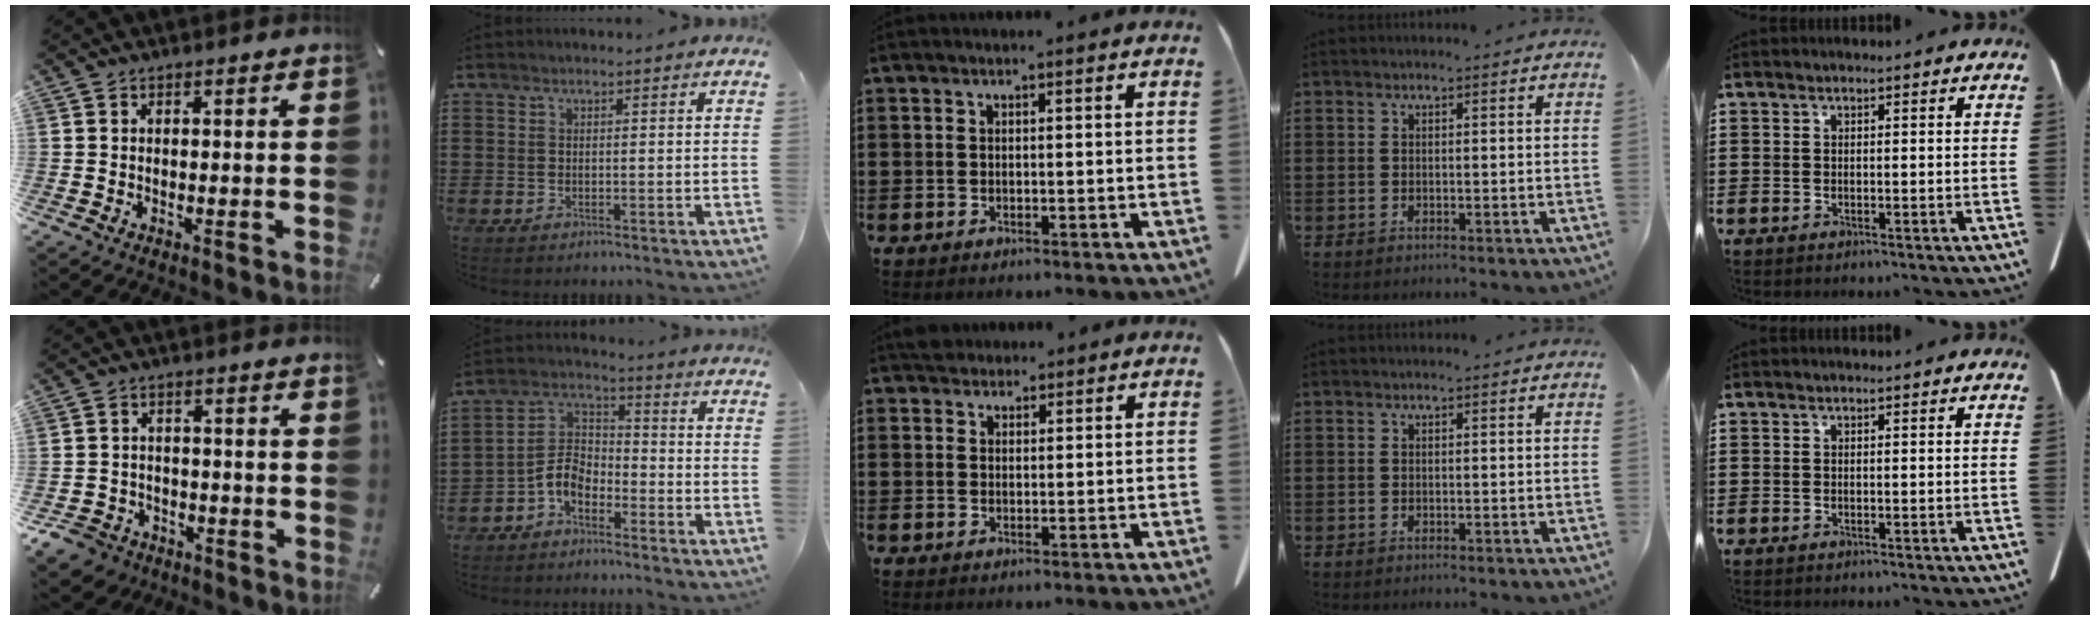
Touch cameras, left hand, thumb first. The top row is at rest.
{"thumb": {"total": 6.0, "force": [-3.9, 4.3, 1.1], "torque": [-0.038, 0.022, -0.079]}, "index": {"total": 5.9, "force": [-3.9, 3.3, 2.9], "torque": [-0.084, 0.000, -0.088]}, "middle": {"total": 2.5, "force": [2.2, 1.0, 0.4], "torque": [-0.007, 0.002, 0.044]}}